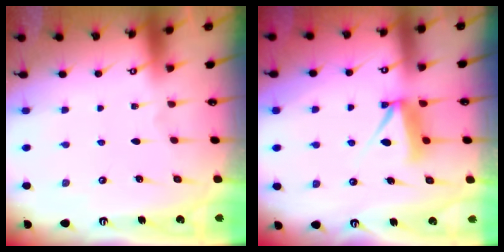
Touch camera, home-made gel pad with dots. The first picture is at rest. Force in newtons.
{"total": 8.0, "press": 8.0, "slide": 0.7}